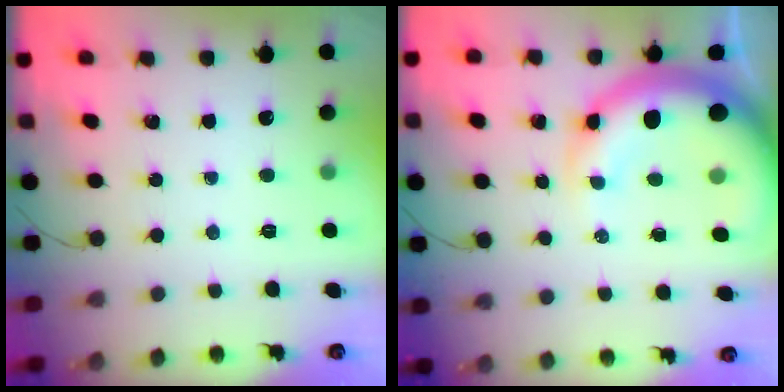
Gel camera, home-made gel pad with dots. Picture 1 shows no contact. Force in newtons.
{"total": 11.4, "press": 10.9, "slide": 3.1}